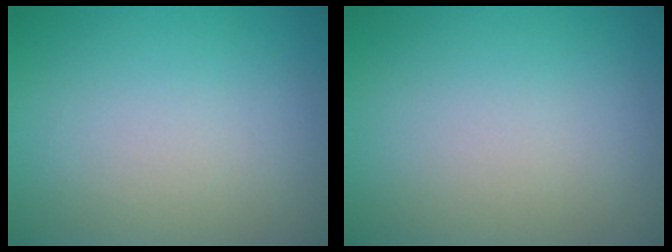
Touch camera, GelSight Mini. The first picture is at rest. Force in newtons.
{"total": 0.0}